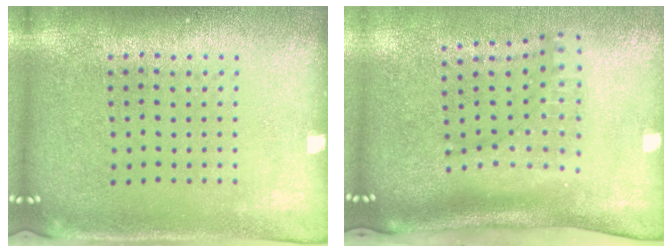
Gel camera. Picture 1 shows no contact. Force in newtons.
{"total": 2.3, "press": 1.6, "slide": 1.6}